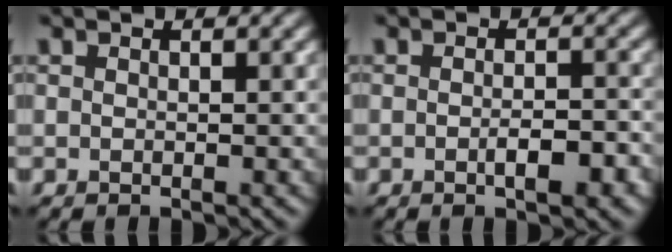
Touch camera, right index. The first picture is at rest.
{"total": 2.8, "force": [-0.9, 0.8, 2.5], "torque": [-0.041, -0.002, -0.012]}